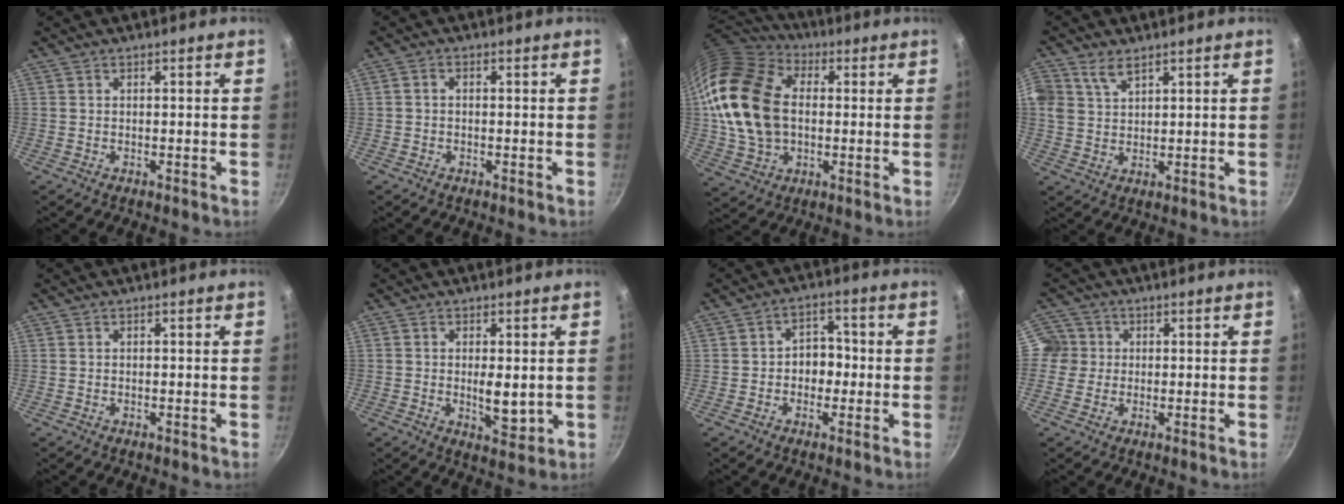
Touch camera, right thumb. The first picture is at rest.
{"total": 1.3, "force": [-0.2, 0.9, 0.9], "torque": [-0.021, 0.008, -0.006]}
{"total": 21.2, "force": [1.6, 14.9, 15.0], "torque": [-0.271, 0.022, 0.028]}
{"total": 5.4, "force": [3.2, 3.1, 3.0], "torque": [-0.056, -0.002, 0.065]}
{"total": 0.0}
{"total": 5.5, "force": [-0.2, 2.1, 5.1], "torque": [-0.092, -0.004, -0.002]}
{"total": 4.8, "force": [-0.8, 3.8, 2.8], "torque": [0.000, 0.015, -0.017]}
{"total": 4.7, "force": [0.3, 4.6, 0.8], "torque": [0.020, 0.005, -0.009]}